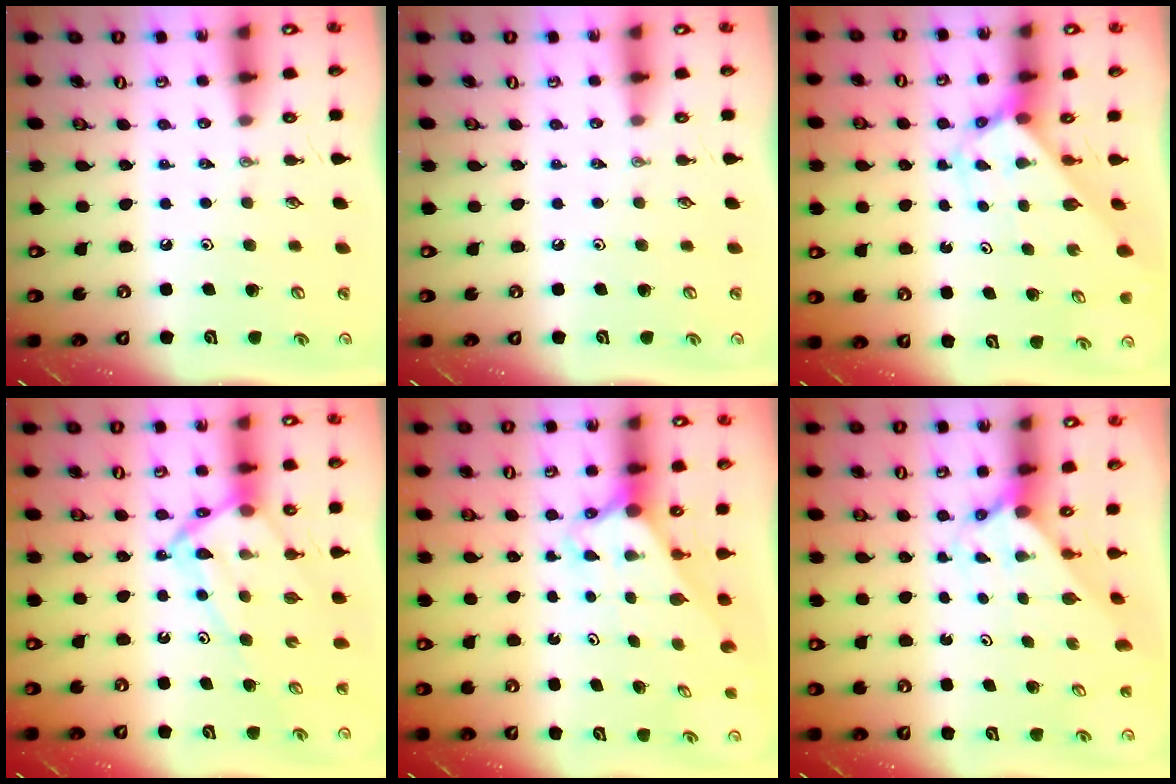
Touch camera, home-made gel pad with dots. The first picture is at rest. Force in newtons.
{"total": 0.0}
{"total": 2.7, "press": 2.7, "slide": 0.2}
{"total": 11.3, "press": 11.2, "slide": 1.2}
{"total": 2.7, "press": 2.7, "slide": 0.2}
{"total": 1.2, "press": 1.2, "slide": 0.1}